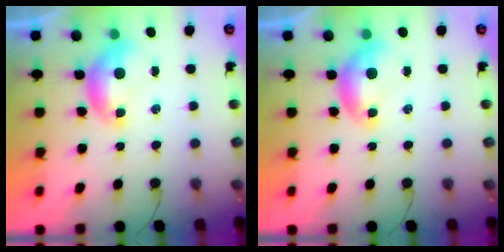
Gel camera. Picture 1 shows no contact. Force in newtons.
{"total": 0.0}